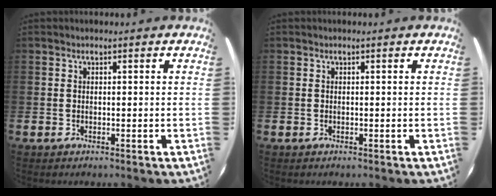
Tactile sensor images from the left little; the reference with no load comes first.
{"total": 0.0}